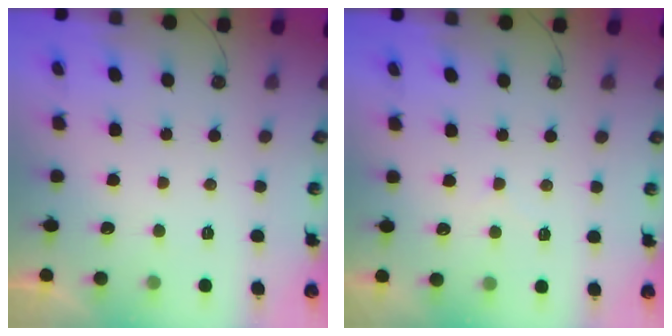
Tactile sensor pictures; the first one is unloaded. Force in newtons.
{"total": 3.4, "press": 3.3, "slide": 0.5}